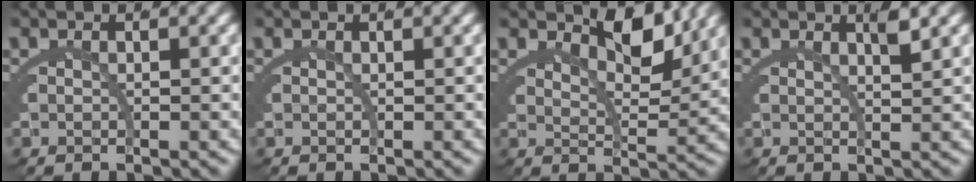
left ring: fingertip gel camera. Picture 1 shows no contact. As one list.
[{"total": 0.0}, {"total": 4.5, "force": [3.8, 1.0, 2.3], "torque": [-0.035, -0.008, 0.070]}, {"total": 1.3, "force": [0.5, -1.1, 0.5], "torque": [-0.008, -0.006, 0.017]}]